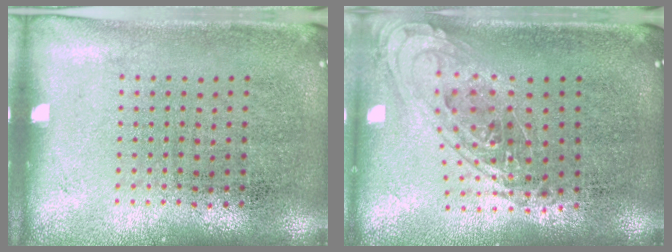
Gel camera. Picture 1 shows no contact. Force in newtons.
{"total": 1.1, "press": 1.0, "slide": 0.4}